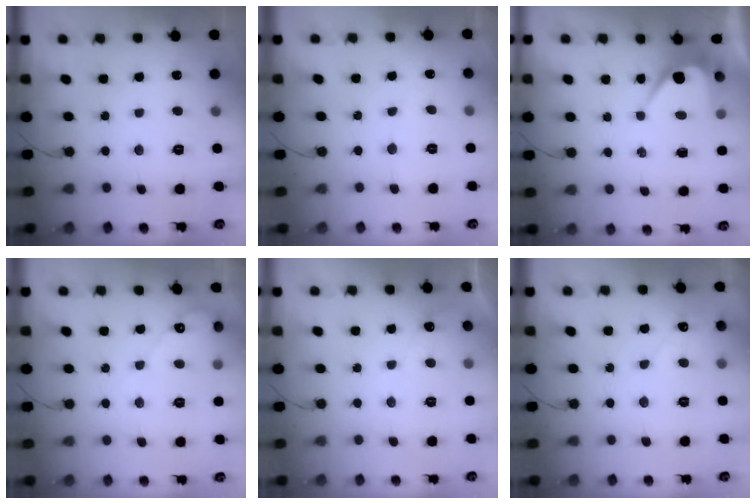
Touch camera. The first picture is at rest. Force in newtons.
{"total": 2.3, "press": 2.3, "slide": 0.2}
{"total": 6.8, "press": 6.8, "slide": 0.6}
{"total": 3.8, "press": 3.8, "slide": 0.2}
{"total": 2.3, "press": 2.3, "slide": 0.1}
{"total": 2.5, "press": 2.5, "slide": 0.0}